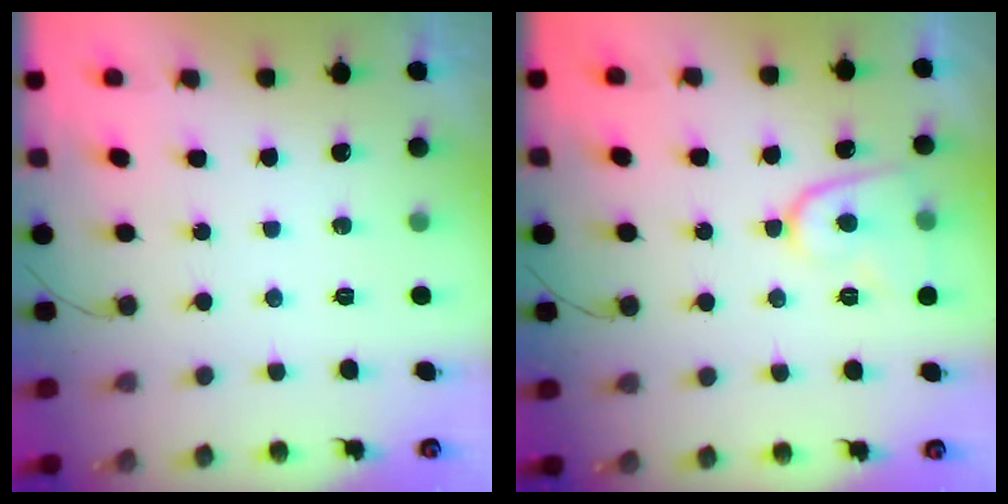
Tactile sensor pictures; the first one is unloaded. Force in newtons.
{"total": 9.8, "press": 9.7, "slide": 1.1}